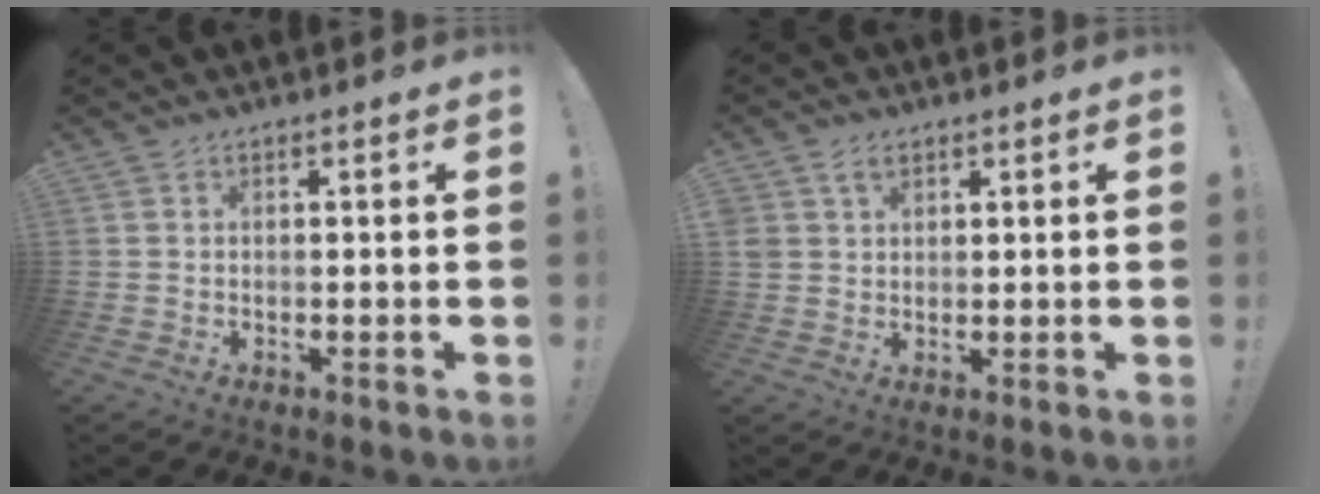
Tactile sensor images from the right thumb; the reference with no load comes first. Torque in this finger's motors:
{"motor_torque": [-0.37, 0.84, 0.17, 0.71, 0.19]}